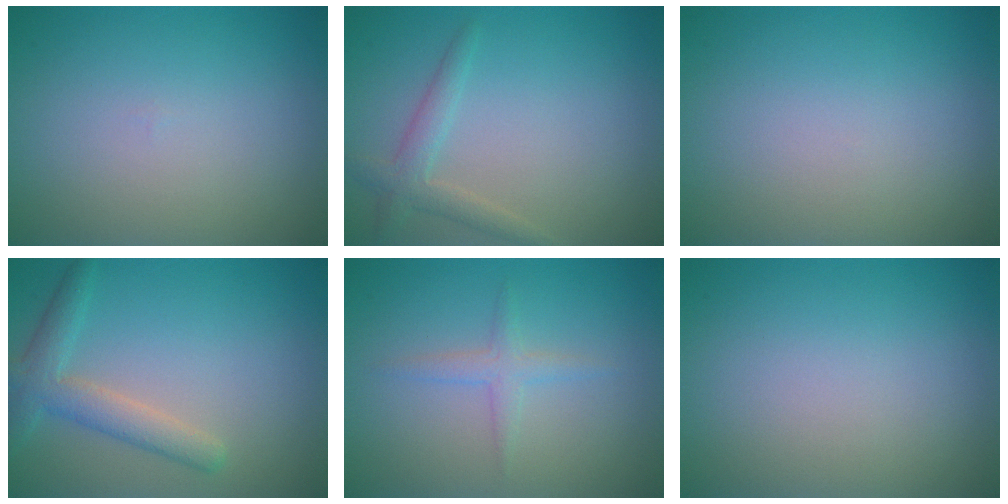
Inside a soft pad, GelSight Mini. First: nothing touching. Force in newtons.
{"total": 2.2, "press": 2.2, "slide": 0.2}
{"total": 0.0}
{"total": 3.4, "press": 3.4, "slide": 0.2}
{"total": 1.5, "press": 1.5, "slide": 0.0}
{"total": 0.0}